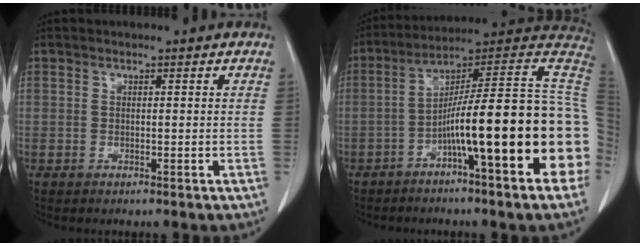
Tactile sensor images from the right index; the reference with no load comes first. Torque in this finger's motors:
{"motor_torque": [2.14, 0.00, 1.05, 0.21]}